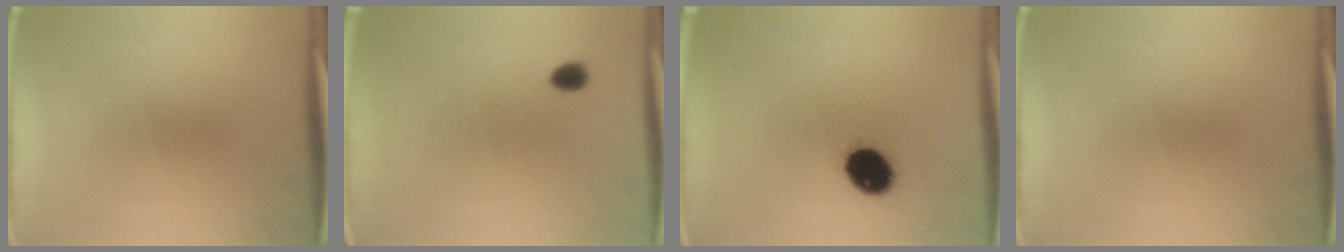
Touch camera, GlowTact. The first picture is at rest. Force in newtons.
{"total": 2.1}
{"total": 9.2}
{"total": 0.0}